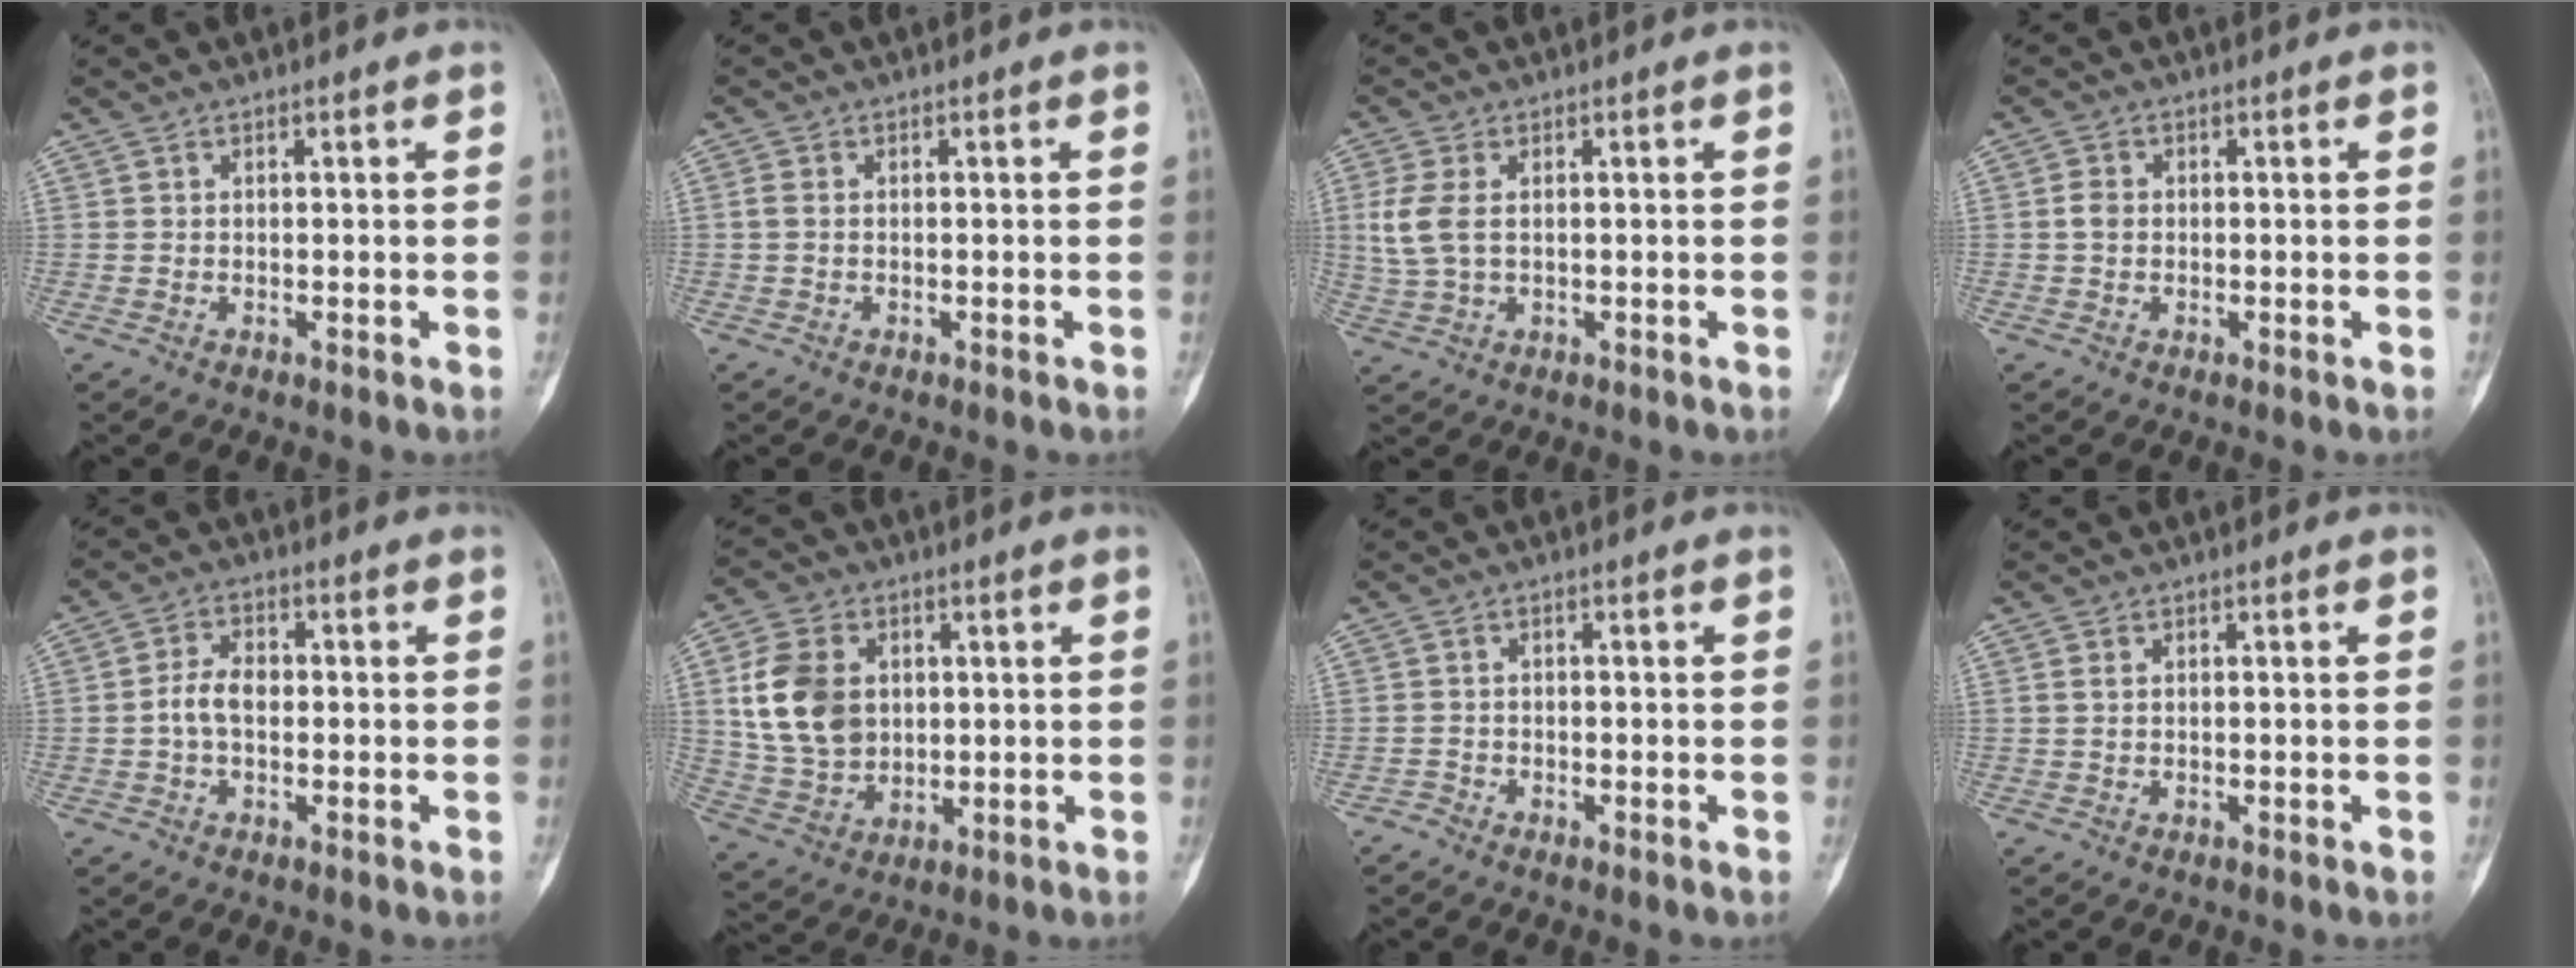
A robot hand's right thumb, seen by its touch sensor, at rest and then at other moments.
{"total": 1.6, "force": [0.0, 1.1, 1.2], "torque": [-0.031, 0.000, -0.003]}
{"total": 6.3, "force": [0.8, 3.7, 5.0], "torque": [-0.131, 0.003, 0.019]}
{"total": 2.1, "force": [-0.1, 1.7, 1.3], "torque": [-0.017, 0.004, -0.004]}
{"total": 5.1, "force": [-0.4, 3.3, 3.9], "torque": [-0.073, 0.017, -0.013]}
{"total": 13.3, "force": [2.5, 9.9, 8.5], "torque": [-0.140, -0.004, 0.055]}
{"total": 1.1, "force": [-1.0, 0.4, -0.4], "torque": [0.014, 0.000, -0.026]}
{"total": 1.1, "force": [0.3, 0.7, 0.8], "torque": [-0.021, 0.004, 0.010]}